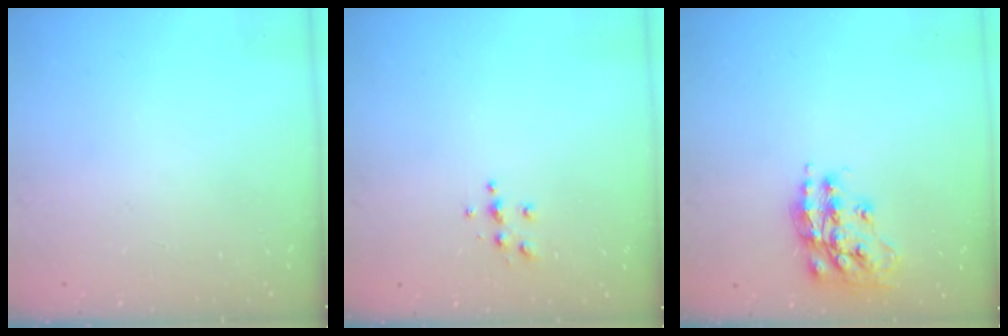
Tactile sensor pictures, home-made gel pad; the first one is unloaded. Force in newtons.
{"total": 4.9, "press": 4.9, "slide": 0.5}
{"total": 14.5, "press": 14.5, "slide": 1.0}